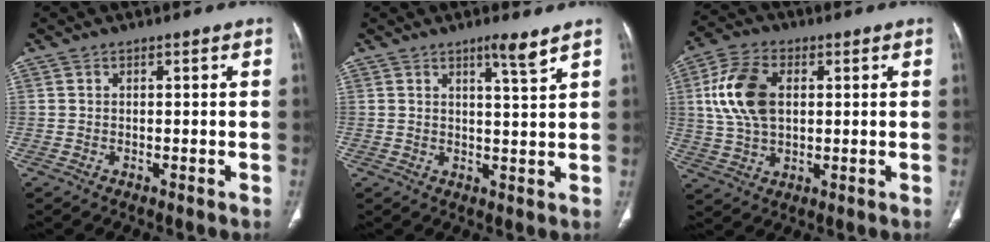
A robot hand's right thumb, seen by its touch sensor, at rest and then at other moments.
{"total": 4.0, "force": [2.8, -0.1, 2.9], "torque": [-0.042, -0.025, 0.048]}
{"total": 12.3, "force": [2.3, 7.6, 9.3], "torque": [-0.184, 0.008, 0.042]}